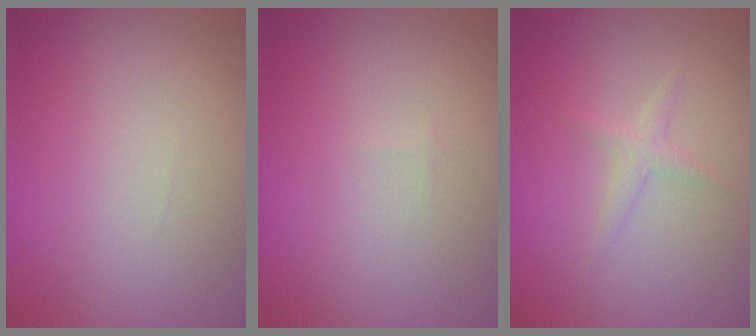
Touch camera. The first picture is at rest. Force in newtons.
{"total": 0.0}
{"total": 1.3, "press": 1.3, "slide": 0.1}